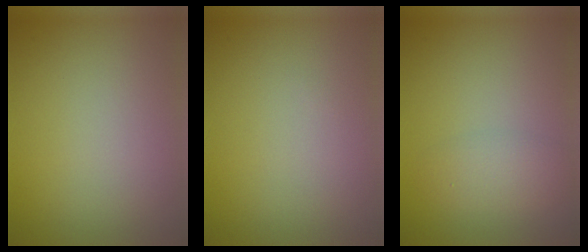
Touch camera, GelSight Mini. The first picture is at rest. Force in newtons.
{"total": 0.0}
{"total": 2.2, "press": 2.2, "slide": 0.1}